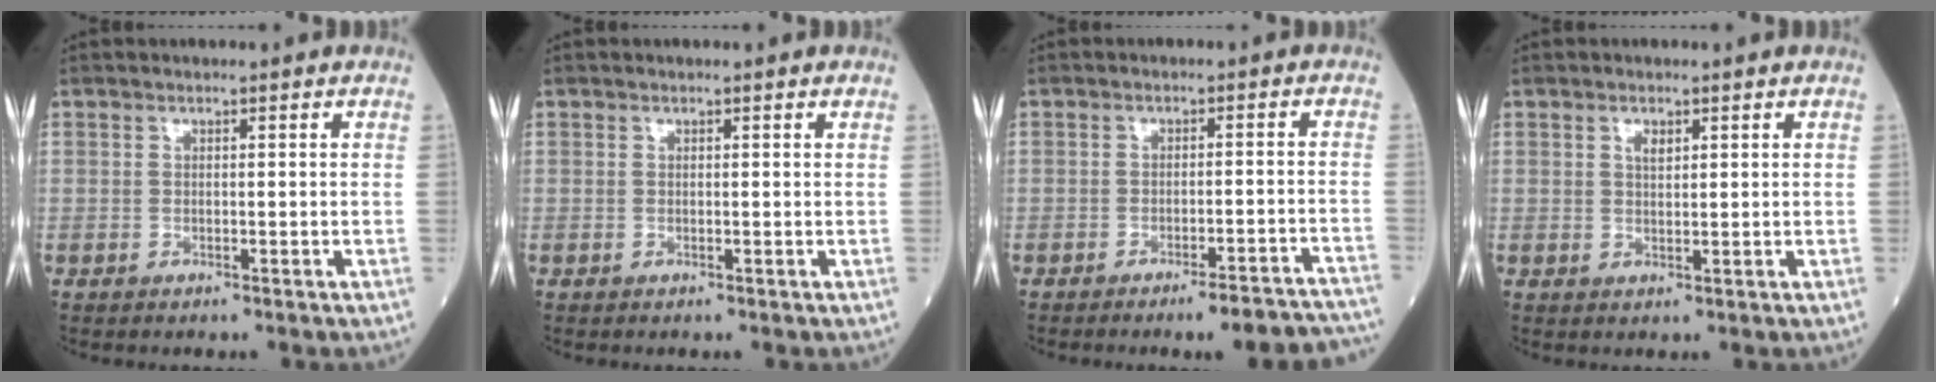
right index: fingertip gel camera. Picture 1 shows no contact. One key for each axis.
{"total": 0.0}
{"total": 9.7, "fx": -8.8, "fy": 0.6, "fz": 3.9, "tx": -0.025, "ty": 0.018, "tz": -0.108}
{"total": 1.6, "fx": 0.8, "fy": 0.7, "fz": 1.2, "tx": -0.021, "ty": 0.001, "tz": 0.015}